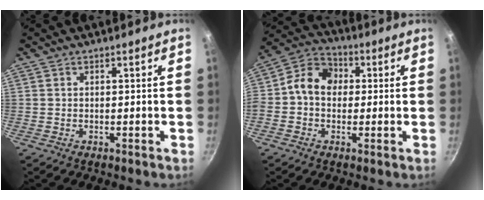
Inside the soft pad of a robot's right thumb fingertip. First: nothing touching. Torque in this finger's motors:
{"motor_torque": [0.64, 2.72, 0.23, -0.08, 0.25]}